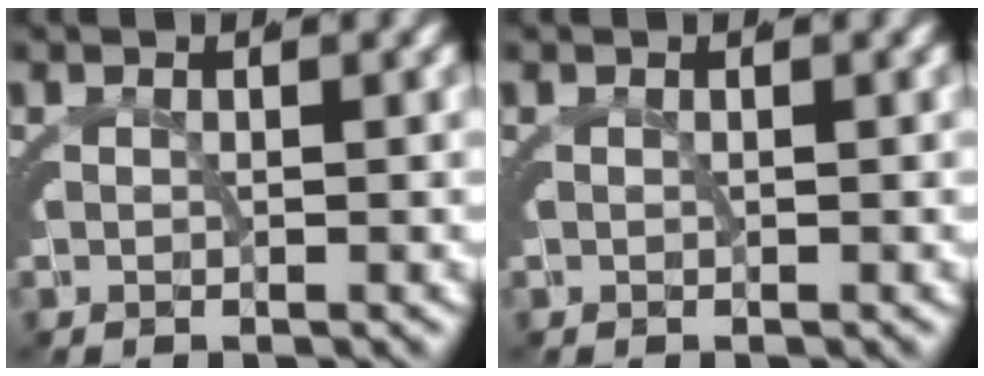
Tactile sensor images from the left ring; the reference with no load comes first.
{"total": 0.0}